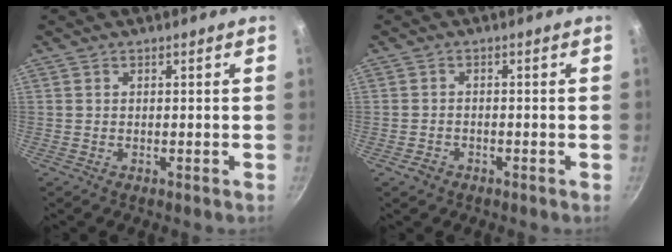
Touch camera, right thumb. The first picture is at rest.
{"total": 1.9, "force": [-1.3, 1.3, 0.7], "torque": [-0.014, 0.015, -0.021]}